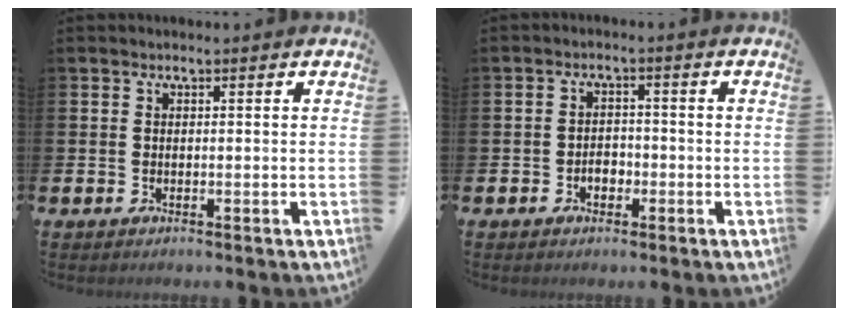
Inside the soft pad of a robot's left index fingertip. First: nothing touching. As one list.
[{"total": 2.2, "force": [-0.9, 1.6, 1.2], "torque": [-0.014, 0.001, -0.023]}]